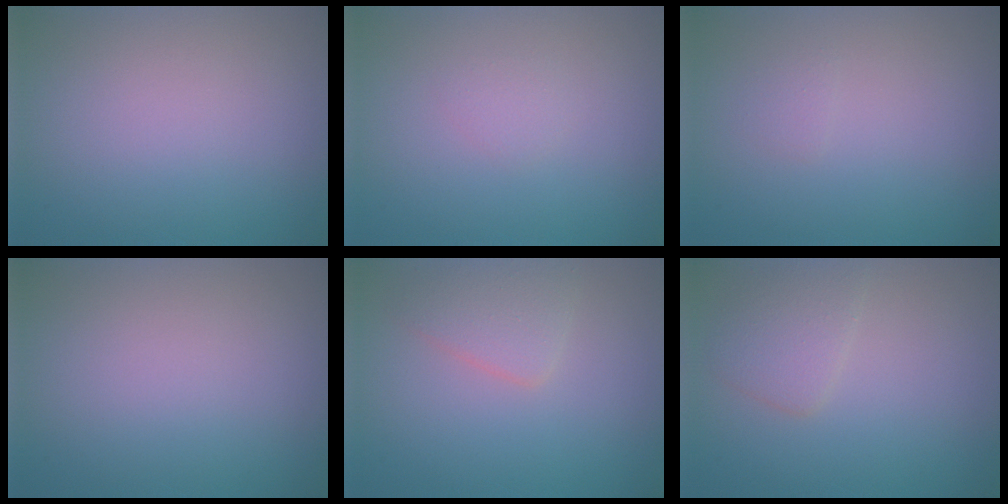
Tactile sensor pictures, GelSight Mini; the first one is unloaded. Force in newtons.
{"total": 0.7, "press": 0.7, "slide": 0.0}
{"total": 0.6, "press": 0.6, "slide": 0.1}
{"total": 0.0}
{"total": 2.4, "press": 2.4, "slide": 0.1}
{"total": 2.3, "press": 2.3, "slide": 0.0}